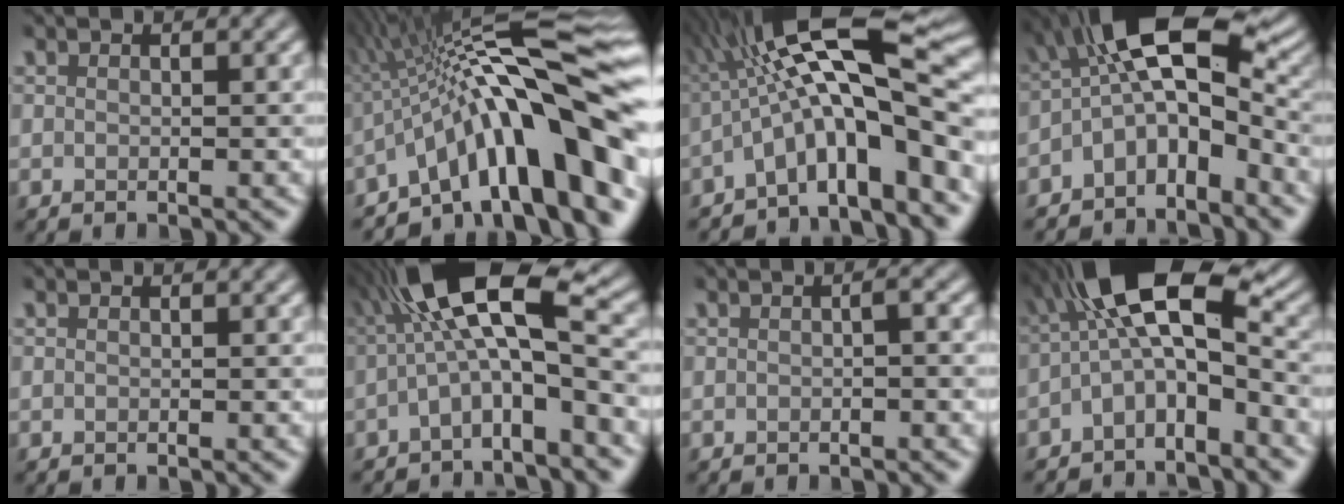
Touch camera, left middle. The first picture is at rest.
{"total": 15.7, "force": [-3.8, 3.8, 14.7], "torque": [-0.187, 0.032, -0.061]}
{"total": 13.6, "force": [-2.0, 3.5, 13.0], "torque": [-0.199, 0.036, -0.039]}
{"total": 8.9, "force": [-1.4, 4.4, 7.5], "torque": [-0.116, 0.020, -0.043]}
{"total": 0.0}
{"total": 9.2, "force": [-0.8, 2.5, 8.8], "torque": [-0.148, 0.033, -0.034]}
{"total": 0.8, "force": [-0.1, 0.1, 0.7], "torque": [-0.011, 0.003, -0.001]}
{"total": 8.0, "force": [-1.4, 3.1, 7.2], "torque": [-0.122, 0.025, -0.046]}